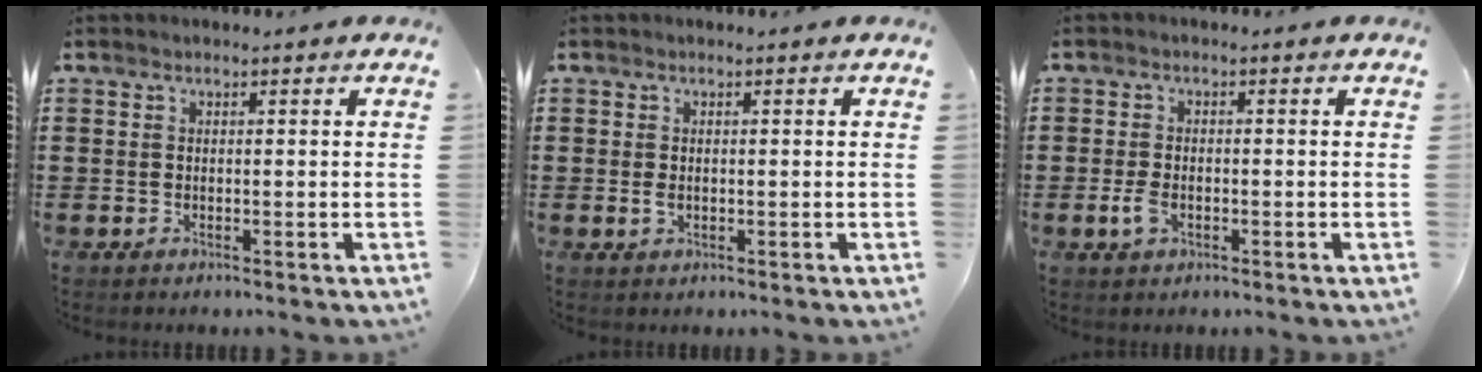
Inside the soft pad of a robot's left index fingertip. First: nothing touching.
{"total": 1.1, "force": [-0.1, 0.6, 1.0], "torque": [-0.026, -0.002, -0.004]}
{"total": 2.7, "force": [-0.8, 1.5, 2.1], "torque": [-0.062, -0.009, -0.020]}